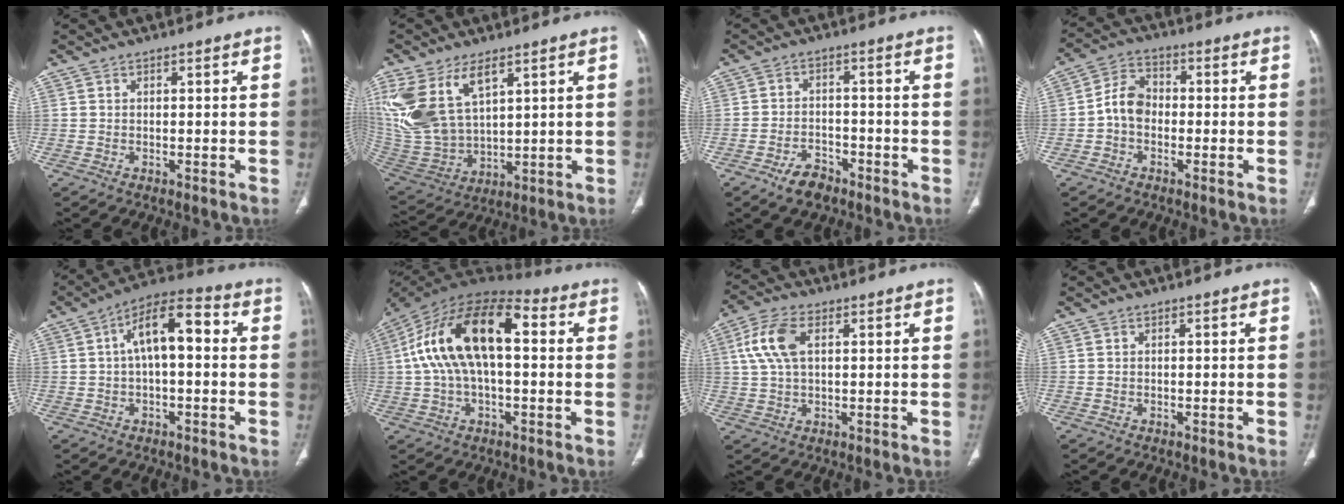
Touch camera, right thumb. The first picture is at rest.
{"total": 17.7, "force": [8.1, 9.7, 12.4], "torque": [-0.266, -0.028, 0.180]}
{"total": 5.7, "force": [-4.0, 3.2, 2.6], "torque": [-0.039, 0.024, -0.065]}
{"total": 6.4, "force": [-1.2, 4.8, 4.0], "torque": [-0.058, 0.024, -0.036]}
{"total": 11.2, "force": [1.3, 5.0, 9.9], "torque": [-0.164, 0.038, 0.011]}
{"total": 19.9, "force": [2.6, 9.9, 17.1], "torque": [-0.313, 0.049, 0.034]}
{"total": 8.3, "force": [2.3, 4.4, 6.7], "torque": [-0.152, 0.014, 0.045]}
{"total": 0.0}